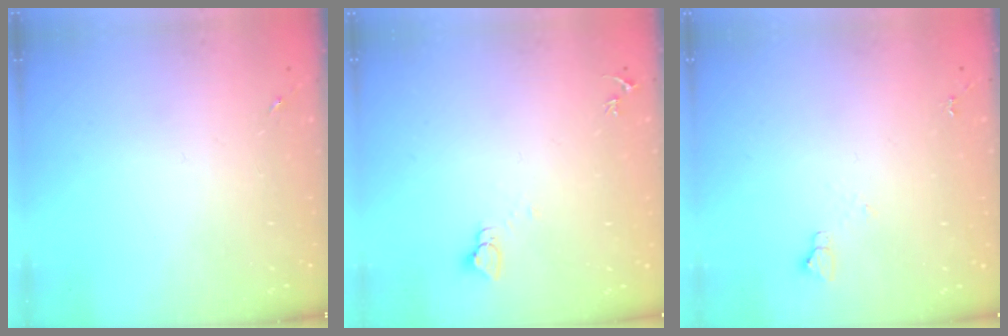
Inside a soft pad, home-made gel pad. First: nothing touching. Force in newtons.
{"total": 2.7, "press": 2.7, "slide": 0.2}
{"total": 3.5, "press": 3.5, "slide": 0.4}